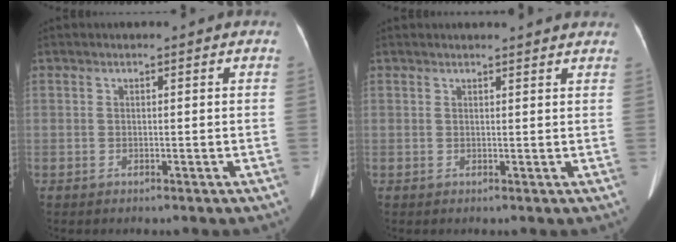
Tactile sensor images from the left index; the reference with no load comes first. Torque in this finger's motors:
{"motor_torque": [0.37, -1.77, 0.01, 0.01]}